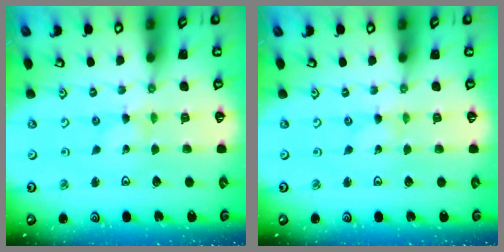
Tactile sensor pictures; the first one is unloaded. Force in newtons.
{"total": 0.0}